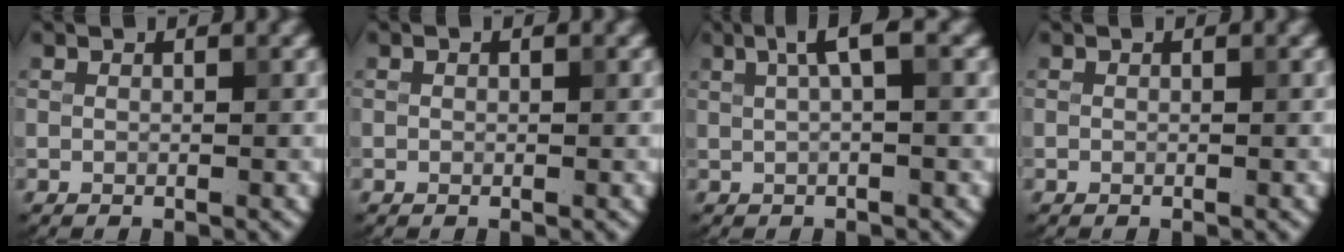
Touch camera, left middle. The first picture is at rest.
{"total": 0.0}
{"total": 2.8, "force": [1.0, 0.5, 2.6], "torque": [-0.041, 0.010, 0.017]}
{"total": 0.0}